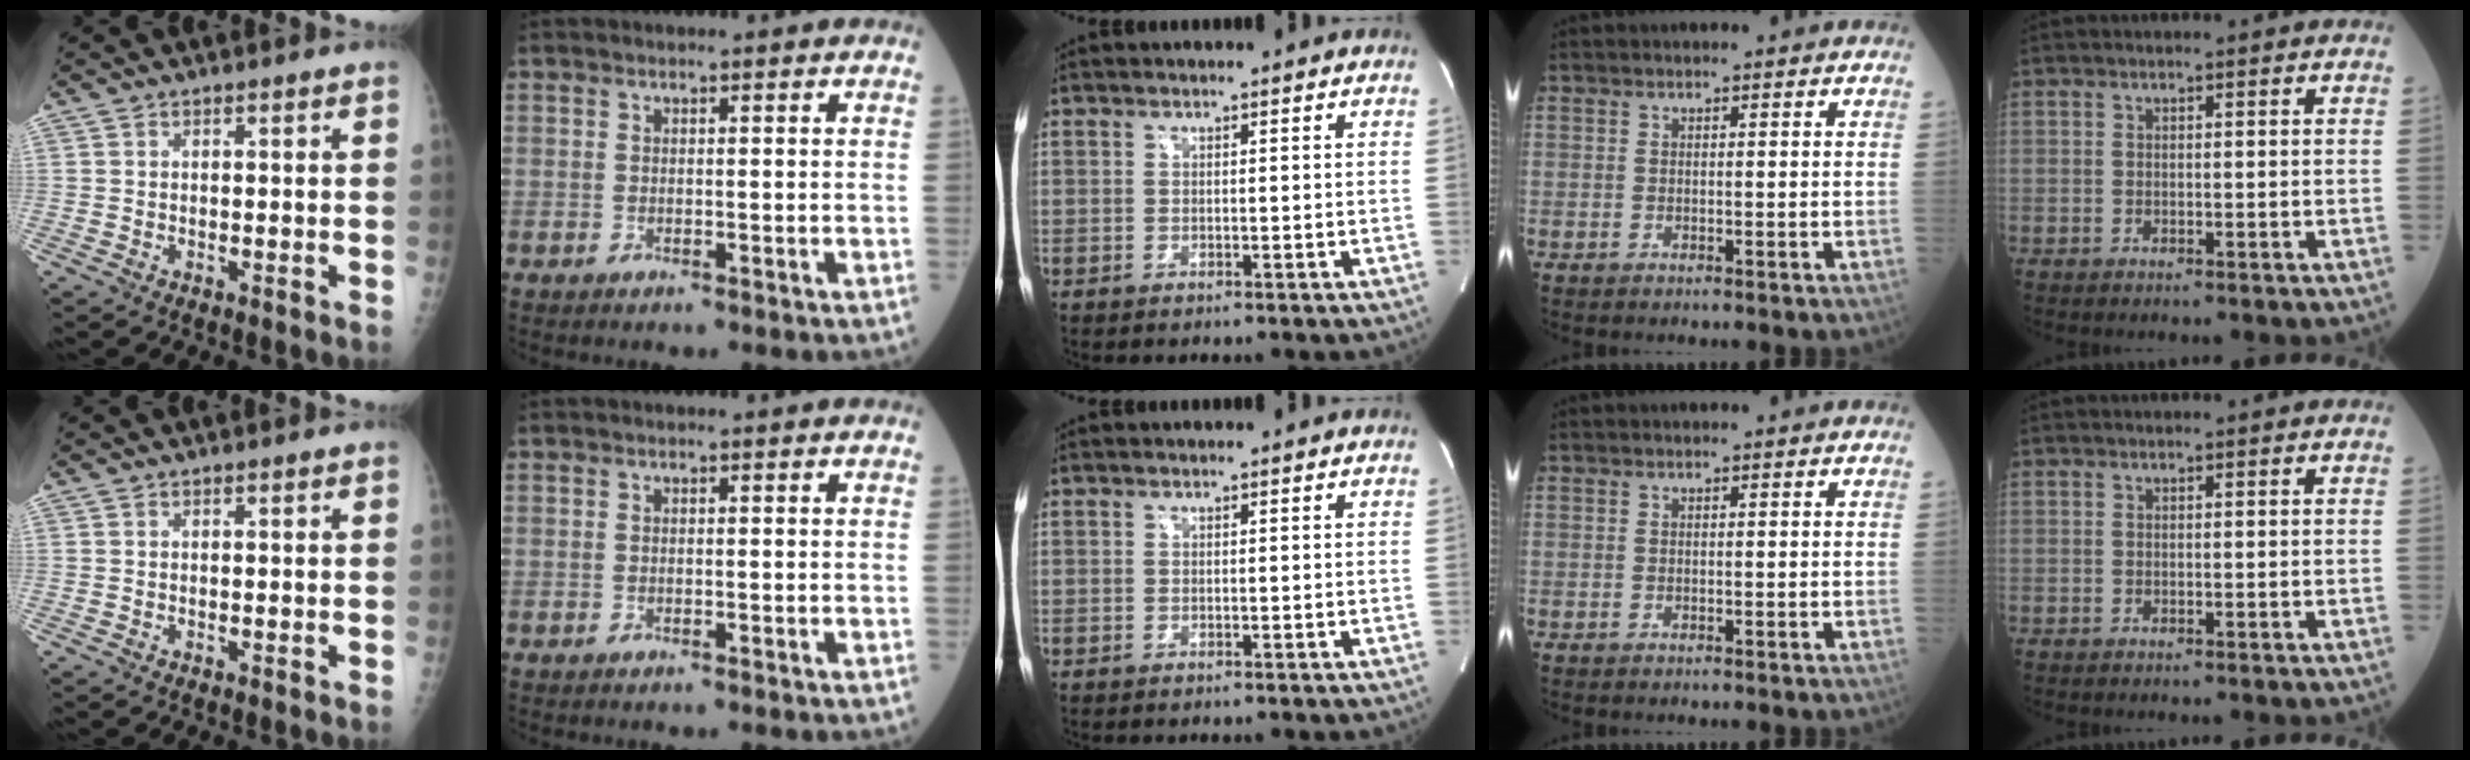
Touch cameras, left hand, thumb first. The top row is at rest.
{}